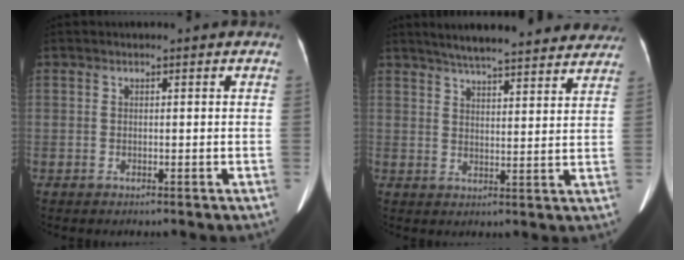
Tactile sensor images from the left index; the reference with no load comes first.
{"total": 20.7, "force": [18.4, 3.2, 8.9], "torque": [-0.128, 0.014, 0.234]}